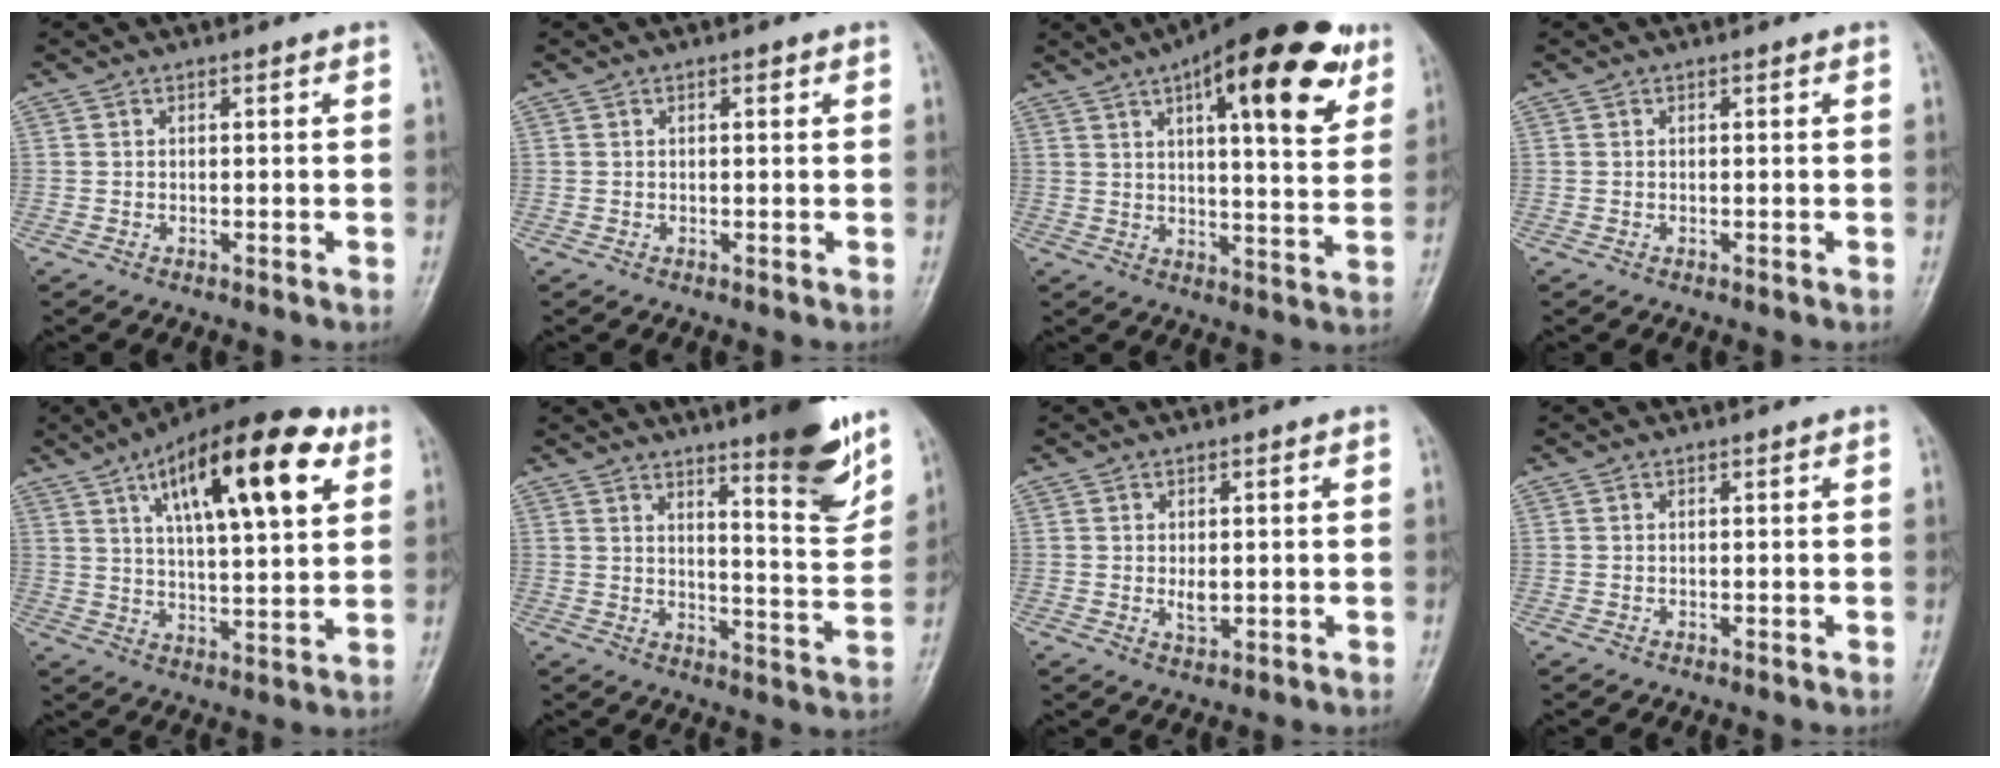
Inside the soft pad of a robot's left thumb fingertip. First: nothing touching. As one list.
[{"total": 0.8, "force": [0.4, 0.3, 0.7], "torque": [-0.009, 0.001, 0.005]}, {"total": 22.1, "force": [11.3, 7.2, 17.5], "torque": [-0.228, -0.024, 0.158]}, {"total": 0.0}, {"total": 21.7, "force": [9.4, 7.5, 18.1], "torque": [-0.261, -0.013, 0.145]}, {"total": 13.2, "force": [8.7, 2.3, 9.6], "torque": [-0.105, -0.064, 0.127]}, {"total": 2.7, "force": [0.0, 1.5, 2.3], "torque": [-0.034, -0.007, 0.004]}, {"total": 0.0}]